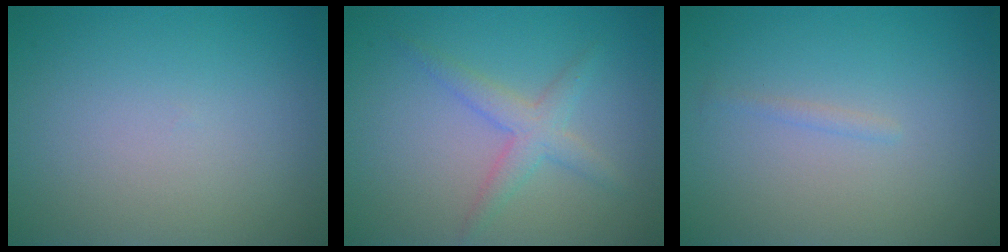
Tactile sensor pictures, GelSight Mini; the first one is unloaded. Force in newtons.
{"total": 2.6, "press": 2.6, "slide": 0.1}
{"total": 0.6, "press": 0.6, "slide": 0.0}